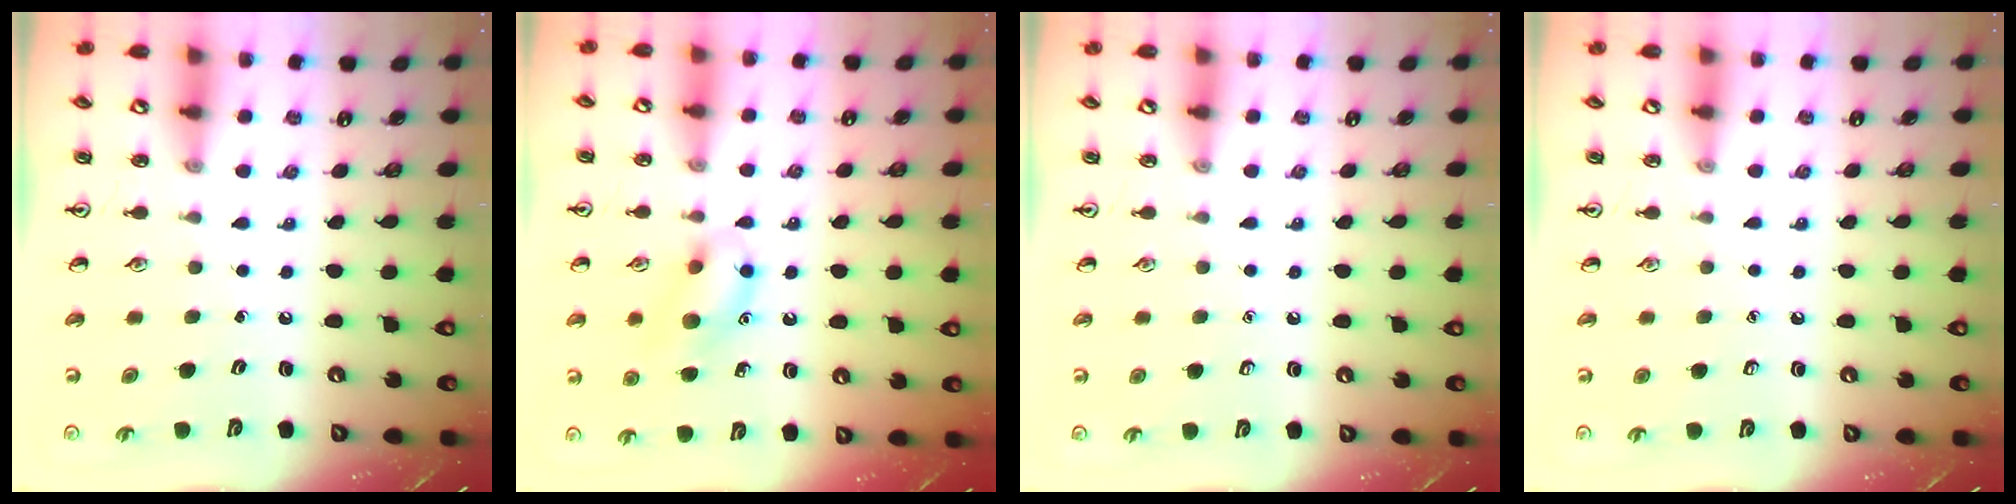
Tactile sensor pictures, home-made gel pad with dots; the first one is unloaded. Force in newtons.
{"total": 11.8, "press": 11.7, "slide": 0.8}
{"total": 0.0}
{"total": 0.0}